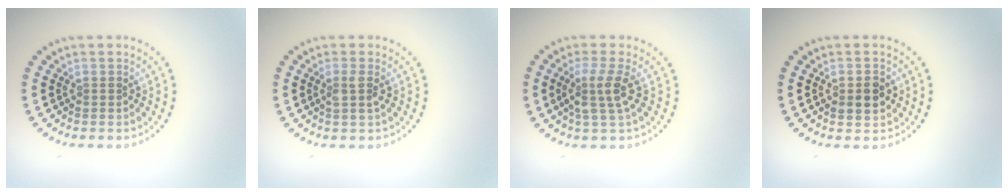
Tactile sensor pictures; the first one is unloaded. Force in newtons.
{"total": 1.5, "press": 1.3, "slide": 0.9}
{"total": 2.9, "press": 2.3, "slide": 1.7}
{"total": 2.6, "press": 2.6, "slide": 0.2}